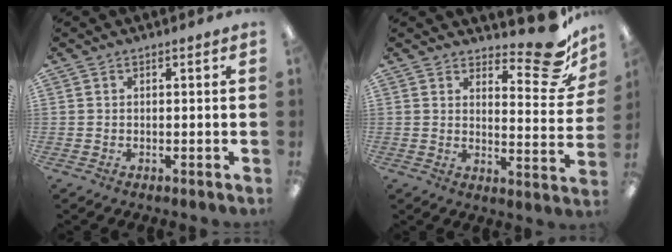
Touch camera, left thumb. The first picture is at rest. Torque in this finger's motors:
{"motor_torque": [-0.11, -0.19, -0.02, -0.14, 0.00]}